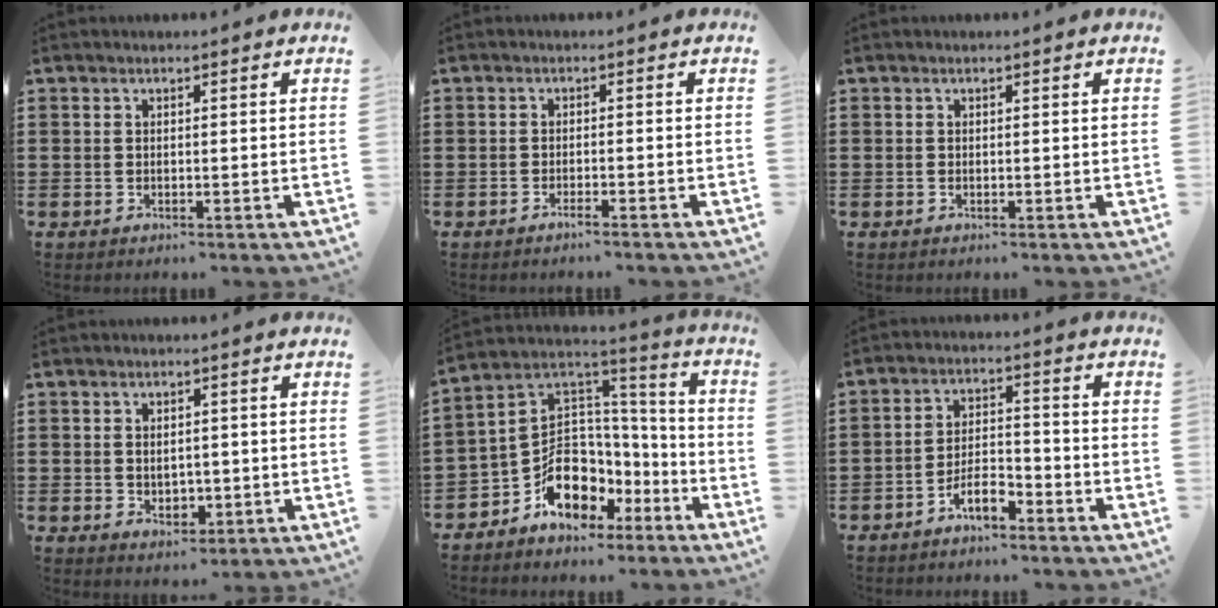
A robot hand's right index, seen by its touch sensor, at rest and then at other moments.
{"total": 1.4, "force": [-1.2, -0.2, 0.7], "torque": [-0.012, -0.001, -0.022]}
{"total": 0.0}
{"total": 2.5, "force": [0.2, 2.1, 1.5], "torque": [-0.027, 0.005, -0.001]}
{"total": 10.6, "force": [-4.9, 8.0, 4.8], "torque": [-0.103, 0.002, -0.086]}
{"total": 5.0, "force": [-3.7, 1.7, 2.9], "torque": [-0.058, 0.011, -0.072]}